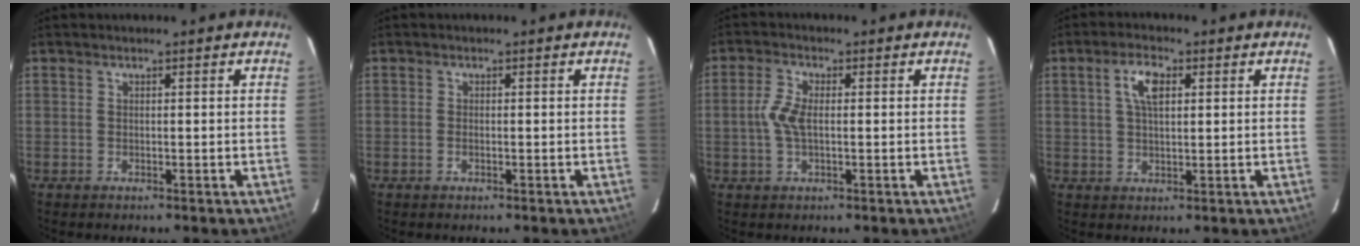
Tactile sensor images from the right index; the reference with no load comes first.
{"total": 0.9, "force": [-0.3, 0.4, 0.7], "torque": [-0.015, 0.000, -0.007]}
{"total": 4.3, "force": [-0.3, 1.8, 3.9], "torque": [-0.087, 0.005, -0.005]}
{"total": 4.4, "force": [1.5, 1.7, 3.7], "torque": [-0.071, 0.009, 0.027]}